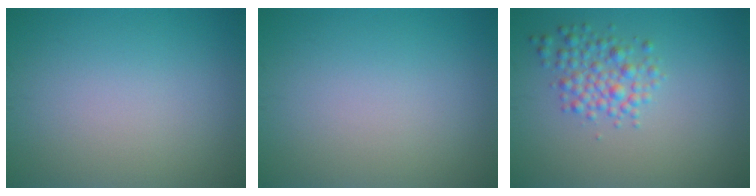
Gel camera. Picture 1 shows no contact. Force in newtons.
{"total": 0.0}
{"total": 3.0, "press": 3.0, "slide": 0.1}